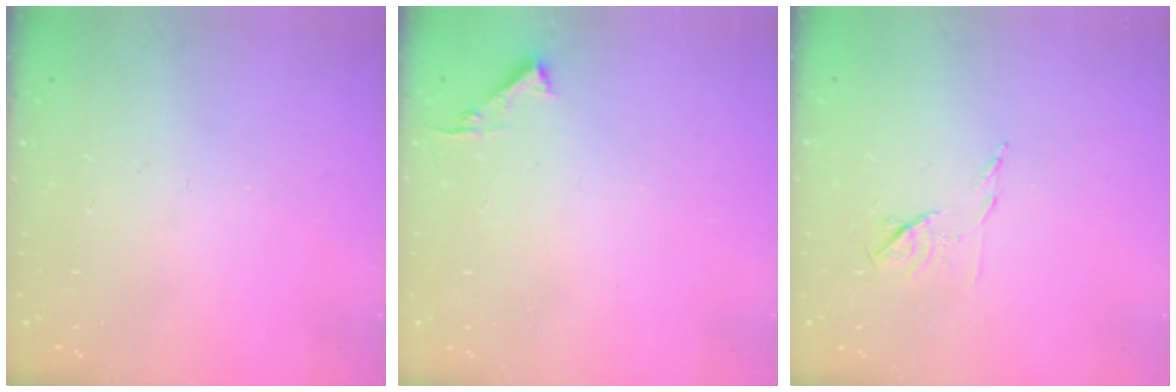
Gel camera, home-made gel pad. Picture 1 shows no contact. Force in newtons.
{"total": 3.4, "press": 3.4, "slide": 0.4}
{"total": 6.4, "press": 6.3, "slide": 0.9}